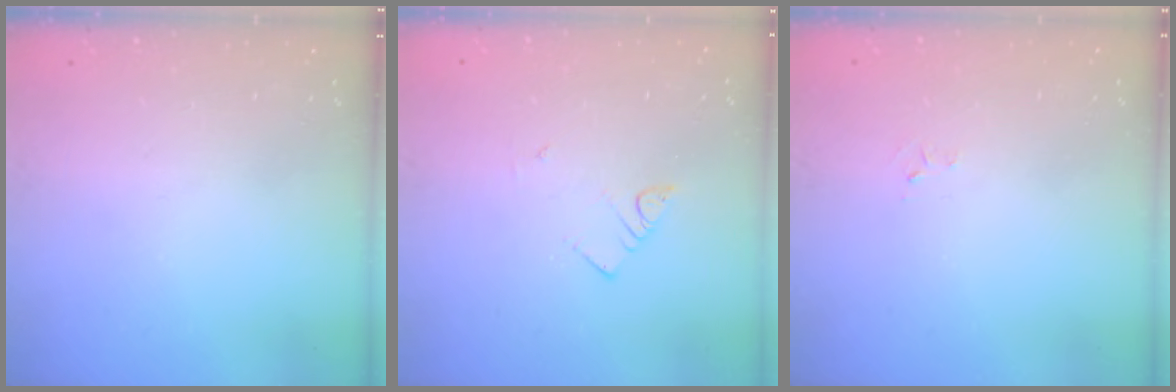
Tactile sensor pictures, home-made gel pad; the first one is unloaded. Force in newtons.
{"total": 3.2, "press": 3.2, "slide": 0.3}
{"total": 2.6, "press": 2.6, "slide": 0.4}